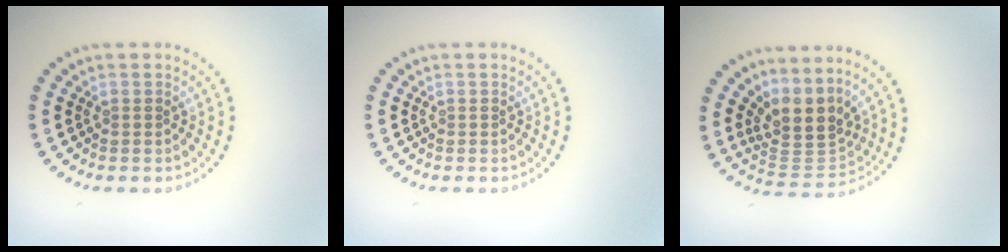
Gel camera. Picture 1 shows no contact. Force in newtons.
{"total": 0.0}
{"total": 4.1, "press": 3.0, "slide": 2.8}